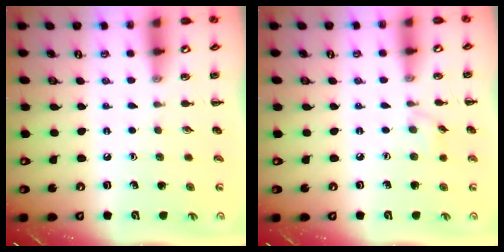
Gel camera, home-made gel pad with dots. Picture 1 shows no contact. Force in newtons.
{"total": 3.1, "press": 2.9, "slide": 1.1}